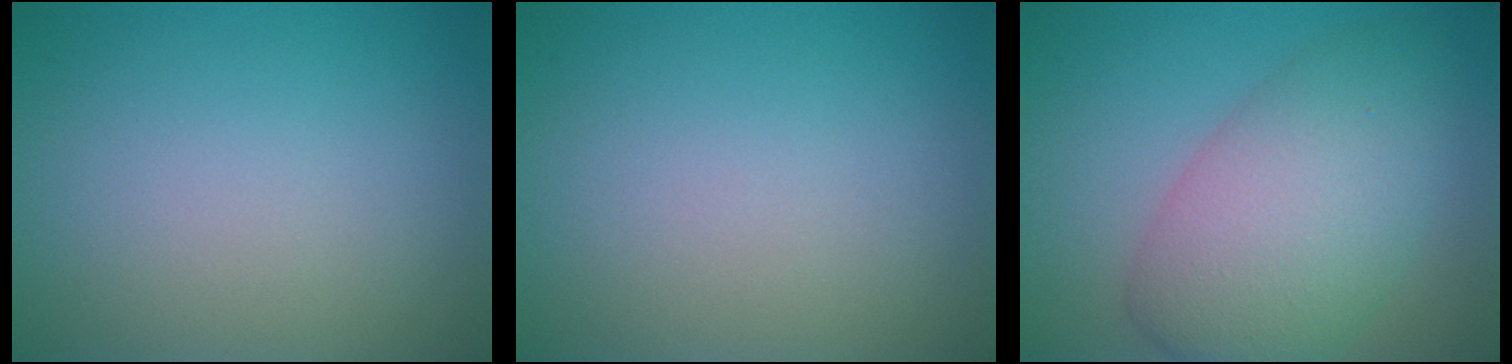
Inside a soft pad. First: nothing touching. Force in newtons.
{"total": 0.0}
{"total": 7.8, "press": 7.8, "slide": 0.2}